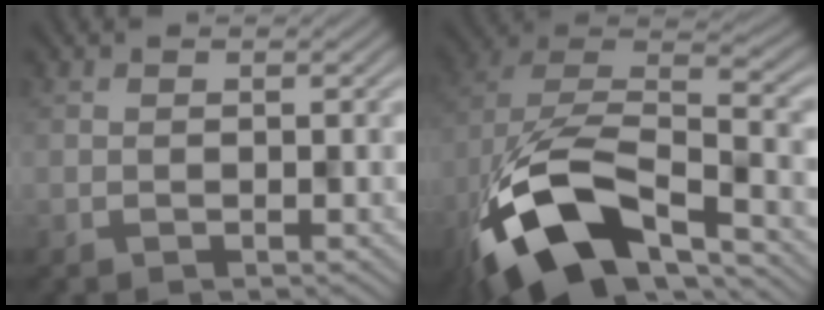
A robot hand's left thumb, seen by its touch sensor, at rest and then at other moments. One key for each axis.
{"total": 15.9, "fx": -9.0, "fy": 6.9, "fz": 11.1, "tx": -0.228, "ty": -0.030, "tz": -0.164}